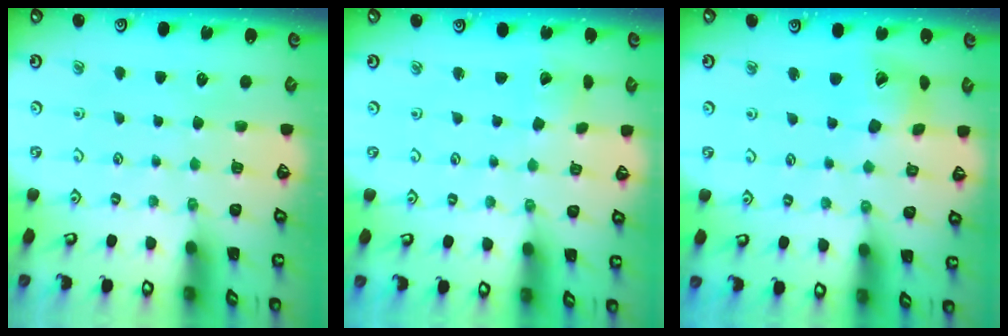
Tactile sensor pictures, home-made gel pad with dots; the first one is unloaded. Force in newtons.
{"total": 2.6, "press": 2.6, "slide": 0.1}
{"total": 12.4, "press": 12.4, "slide": 1.5}